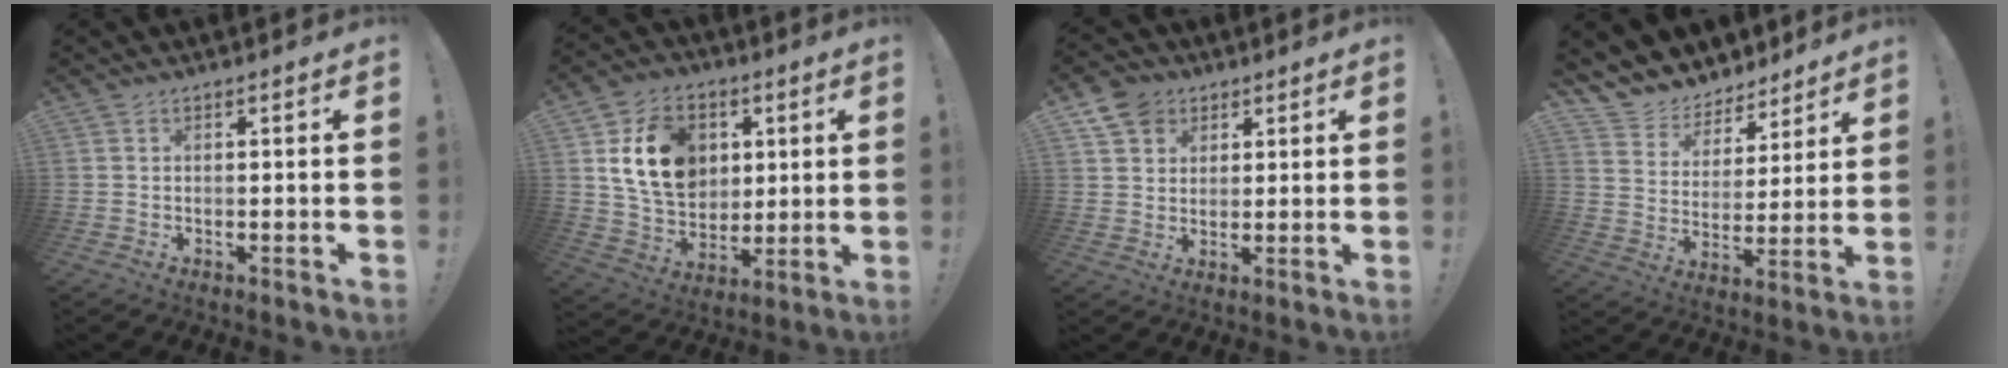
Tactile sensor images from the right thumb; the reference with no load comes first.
{"total": 17.5, "force": [5.1, 13.5, 9.9], "torque": [-0.167, -0.016, 0.103]}
{"total": 7.8, "force": [4.4, 6.2, 2.0], "torque": [-0.032, -0.021, 0.087]}
{"total": 8.5, "force": [6.9, 5.0, 0.4], "torque": [-0.020, -0.068, 0.132]}